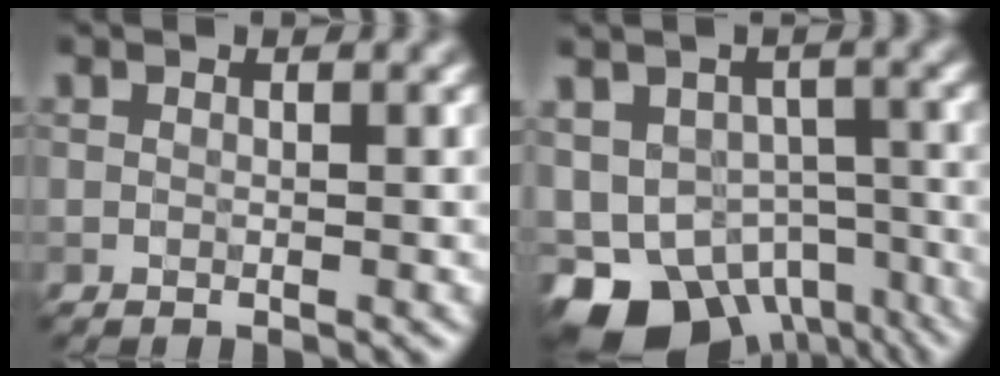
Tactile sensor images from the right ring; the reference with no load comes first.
{"total": 12.8, "force": [-7.5, 7.7, 6.9], "torque": [-0.132, -0.036, -0.101]}